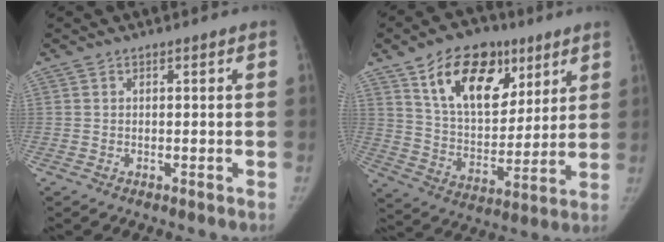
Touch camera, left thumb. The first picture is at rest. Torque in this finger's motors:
{"motor_torque": [0.47, 0.30, 1.59, -1.18, 0.13]}